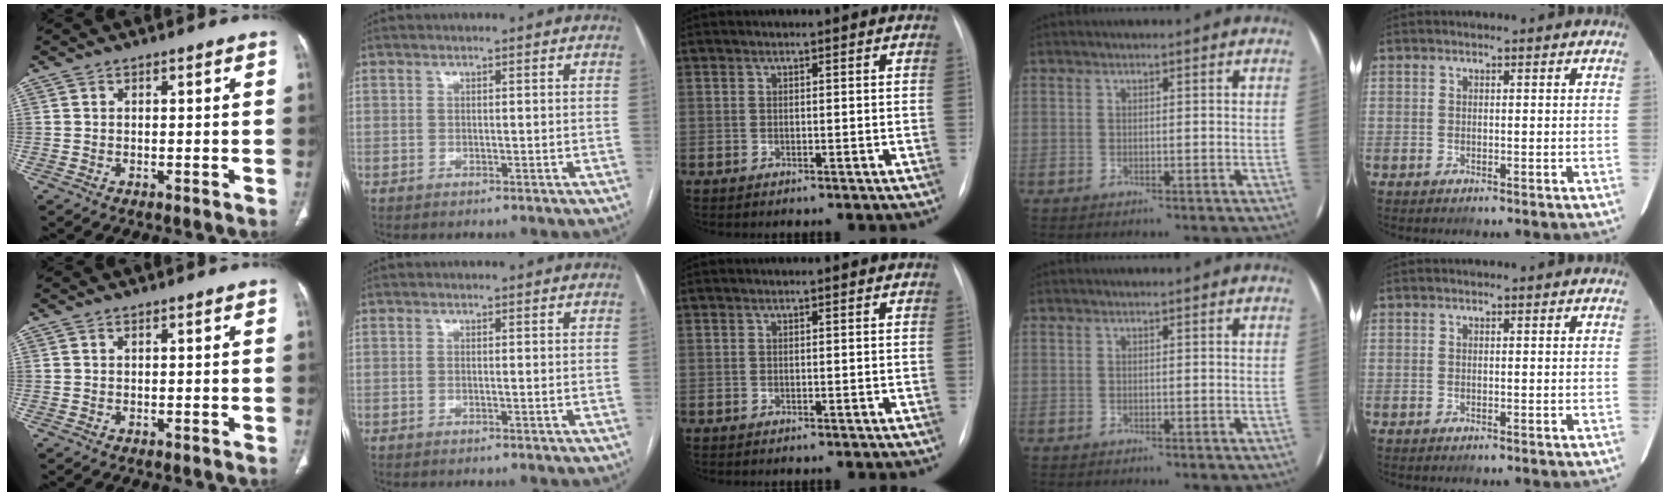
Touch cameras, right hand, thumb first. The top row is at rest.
{}